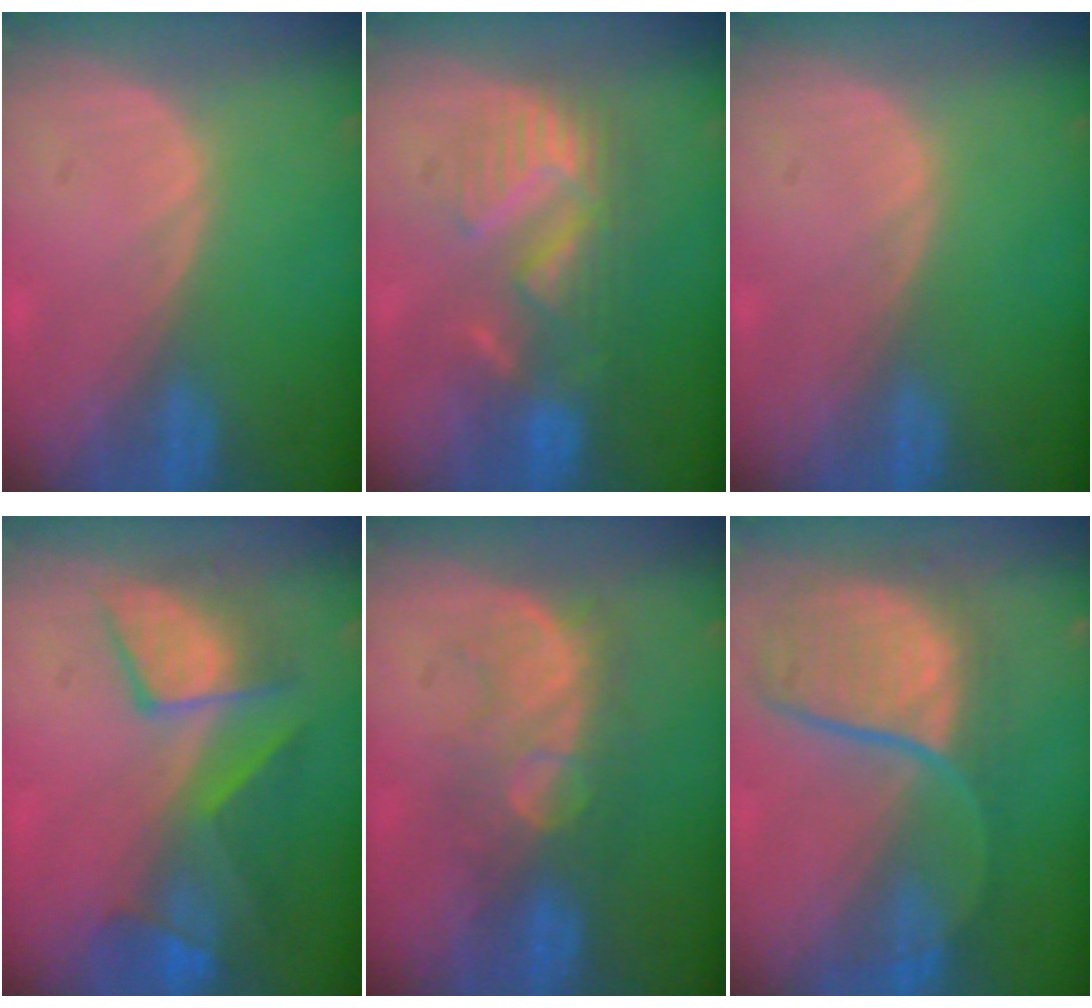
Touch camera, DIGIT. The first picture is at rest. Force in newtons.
{"total": 8.6, "press": 8.2, "slide": 2.7}
{"total": 0.0}
{"total": 8.4, "press": 8.1, "slide": 2.2}
{"total": 7.9, "press": 7.7, "slide": 1.5}
{"total": 10.0, "press": 9.3, "slide": 3.7}